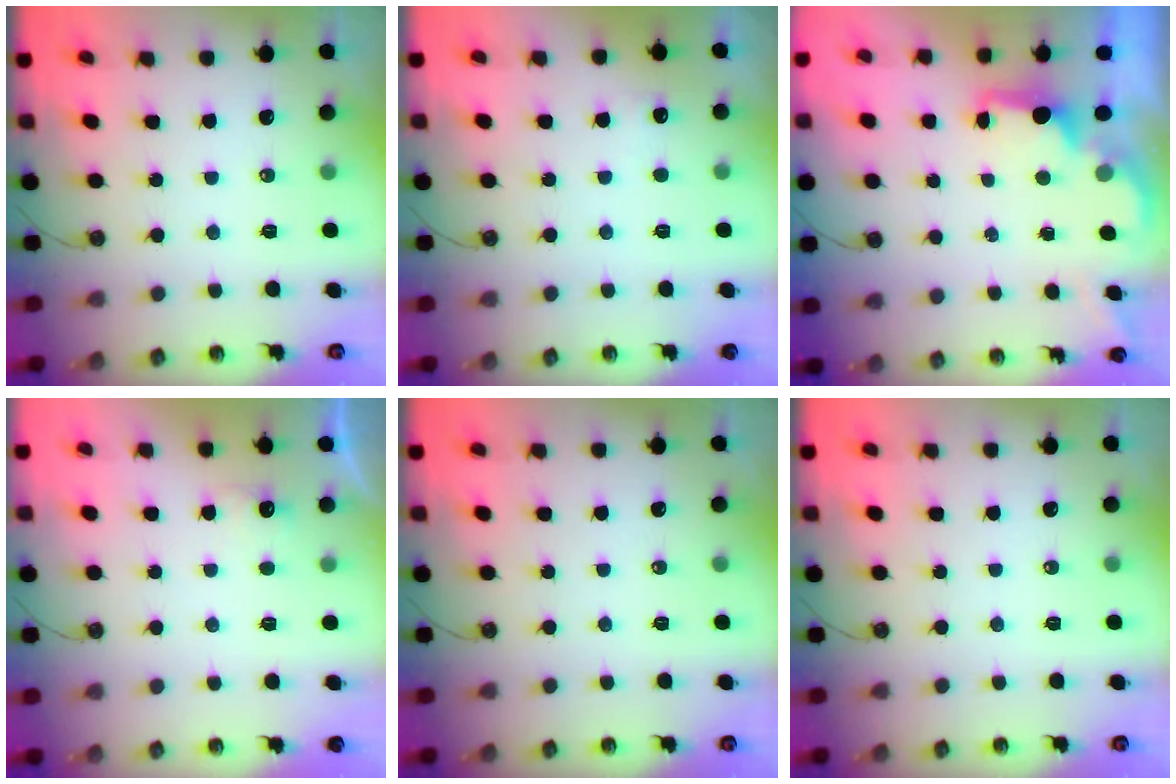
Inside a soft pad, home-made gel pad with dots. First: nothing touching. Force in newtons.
{"total": 2.7, "press": 2.5, "slide": 1.0}
{"total": 1.6, "press": 1.4, "slide": 0.7}
{"total": 5.8, "press": 5.7, "slide": 1.1}
{"total": 0.0}
{"total": 0.0}